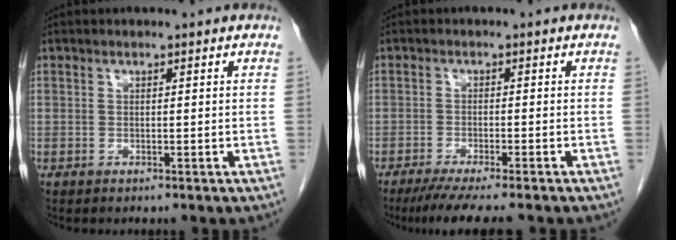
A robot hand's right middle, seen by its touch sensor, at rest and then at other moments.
{"total": 7.9, "force": [-6.5, 0.3, 4.5], "torque": [-0.061, -0.017, -0.102]}